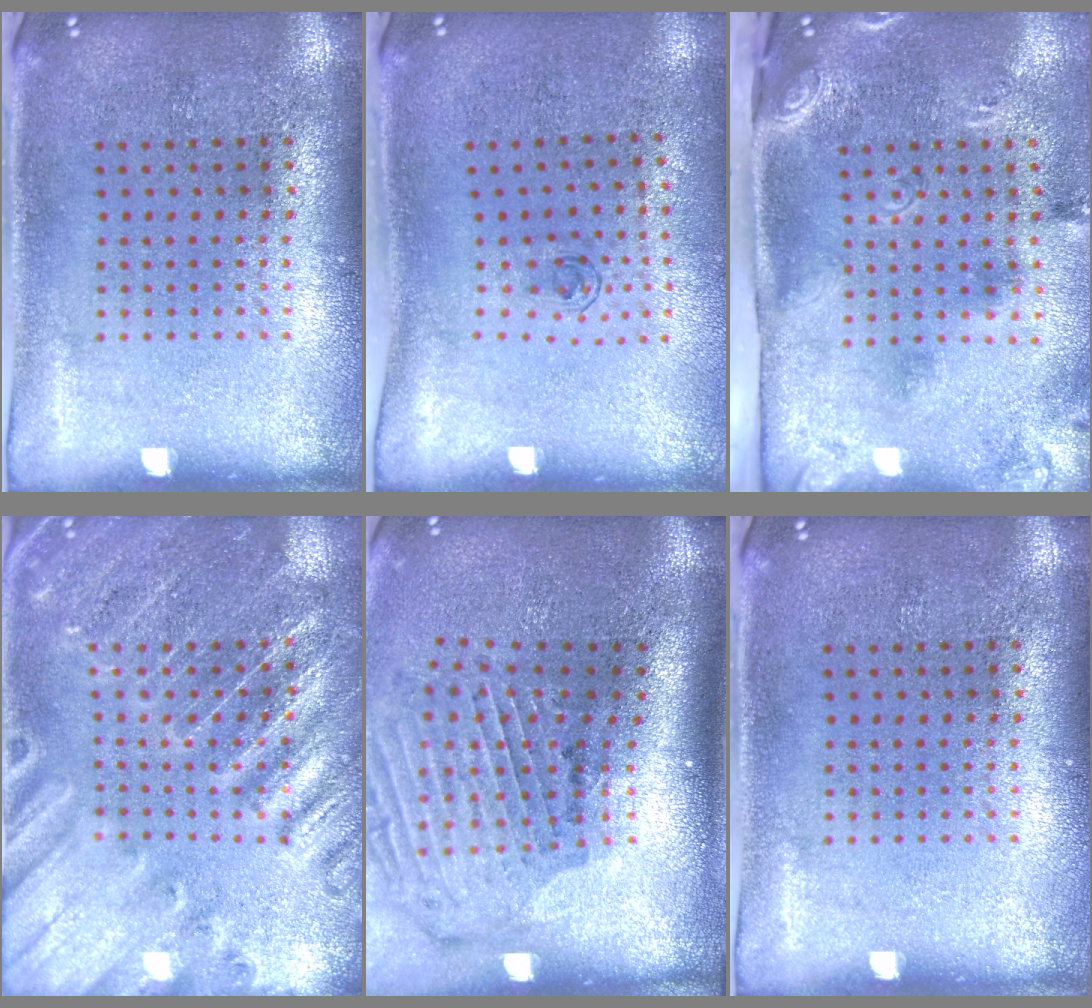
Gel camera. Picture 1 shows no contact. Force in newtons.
{"total": 0.7, "press": 0.2, "slide": 0.6}
{"total": 2.9, "press": 1.9, "slide": 2.2}
{"total": 3.0, "press": 3.0, "slide": 0.3}
{"total": 2.0, "press": 1.7, "slide": 1.1}
{"total": 0.0}